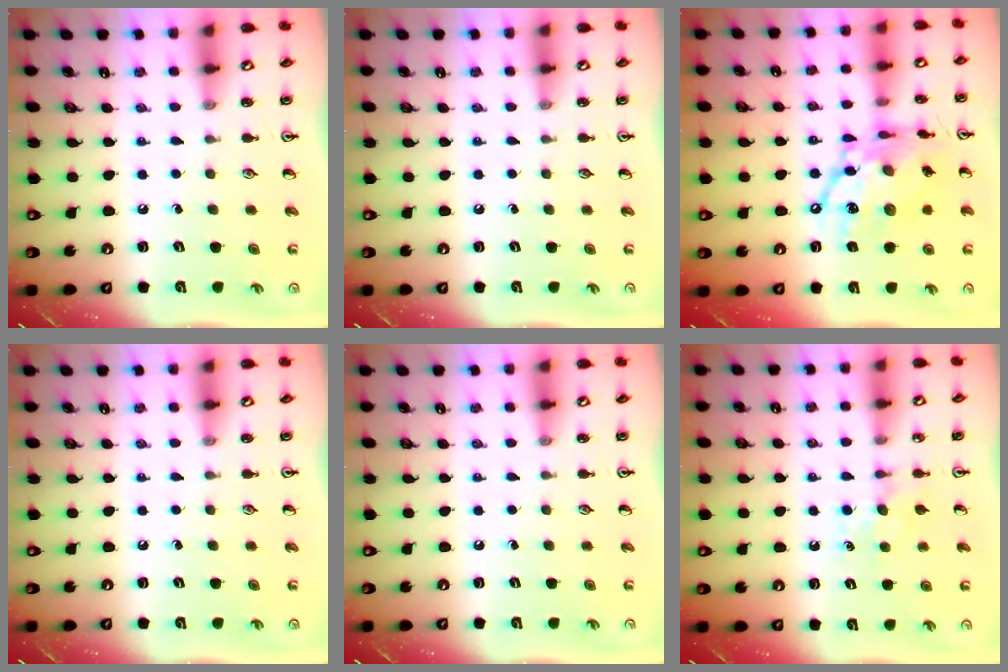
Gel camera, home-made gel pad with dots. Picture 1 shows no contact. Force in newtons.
{"total": 0.0}
{"total": 17.7, "press": 17.7, "slide": 1.4}
{"total": 0.0}
{"total": 0.0}
{"total": 4.6, "press": 4.6, "slide": 0.6}